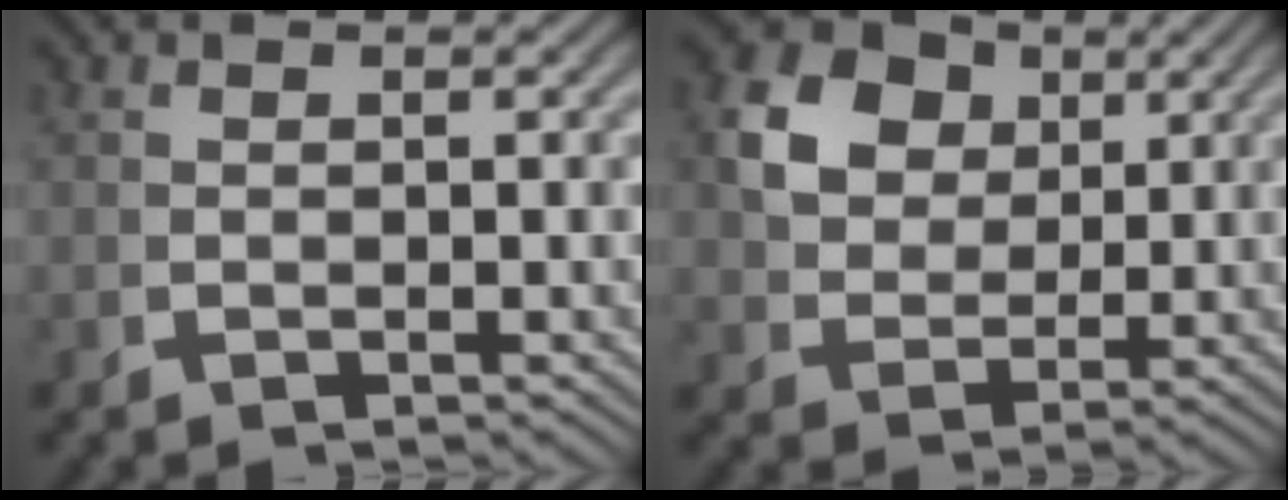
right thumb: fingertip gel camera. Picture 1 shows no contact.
{"total": 10.0, "force": [3.3, 7.9, 5.2], "torque": [-0.114, -0.007, 0.057]}